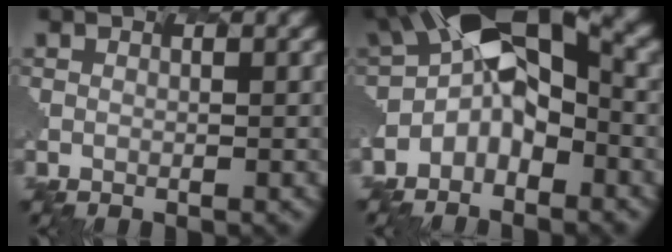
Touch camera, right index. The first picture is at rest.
{"total": 10.7, "force": [-1.1, 6.5, 8.5], "torque": [-0.131, 0.035, -0.025]}